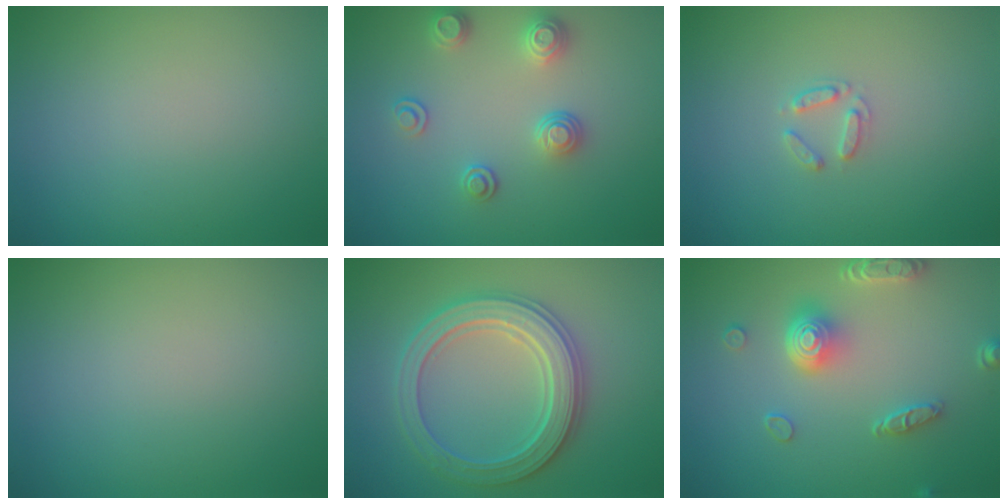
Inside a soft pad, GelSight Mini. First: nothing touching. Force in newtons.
{"total": 2.6, "press": 2.6, "slide": 0.5}
{"total": 1.5, "press": 1.4, "slide": 0.2}
{"total": 0.0}
{"total": 5.3, "press": 5.2, "slide": 0.9}
{"total": 4.8, "press": 3.7, "slide": 3.0}